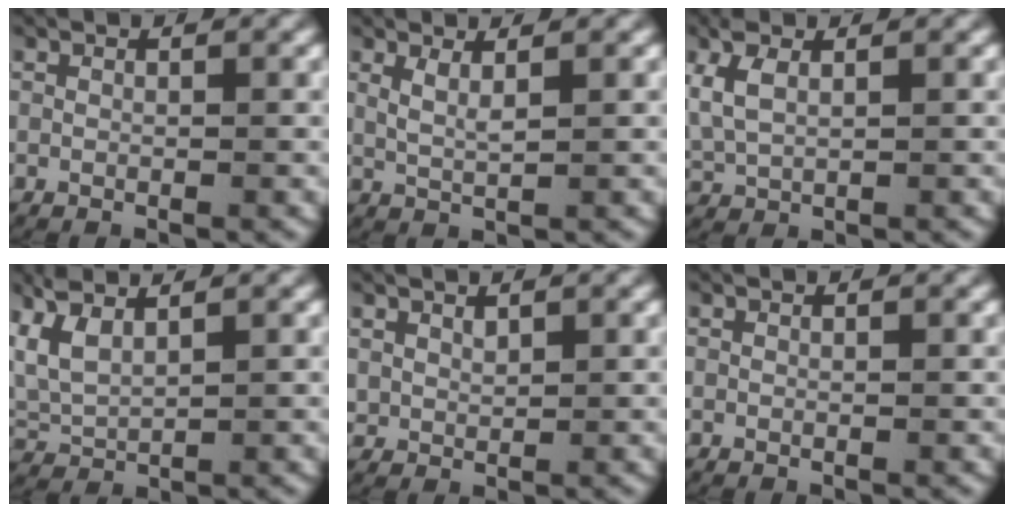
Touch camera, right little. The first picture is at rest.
{"total": 2.1, "force": [1.0, 0.9, 1.7], "torque": [-0.035, -0.004, 0.022]}
{"total": 3.8, "force": [0.8, 3.1, 2.1], "torque": [-0.068, -0.006, 0.022]}
{"total": 4.9, "force": [1.6, 3.6, 2.9], "torque": [-0.094, -0.008, 0.036]}
{"total": 1.3, "force": [1.0, 0.8, 0.3], "torque": [-0.010, -0.005, 0.029]}
{"total": 0.0}